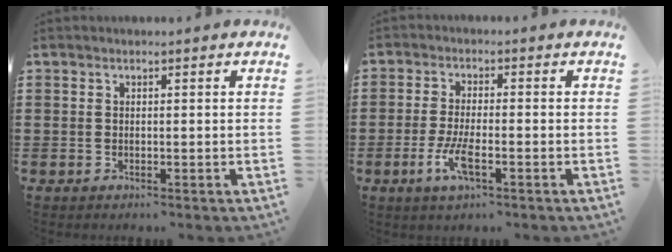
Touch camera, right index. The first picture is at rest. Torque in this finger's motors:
{"motor_torque": [2.13, 0.00, 0.67, 0.14]}